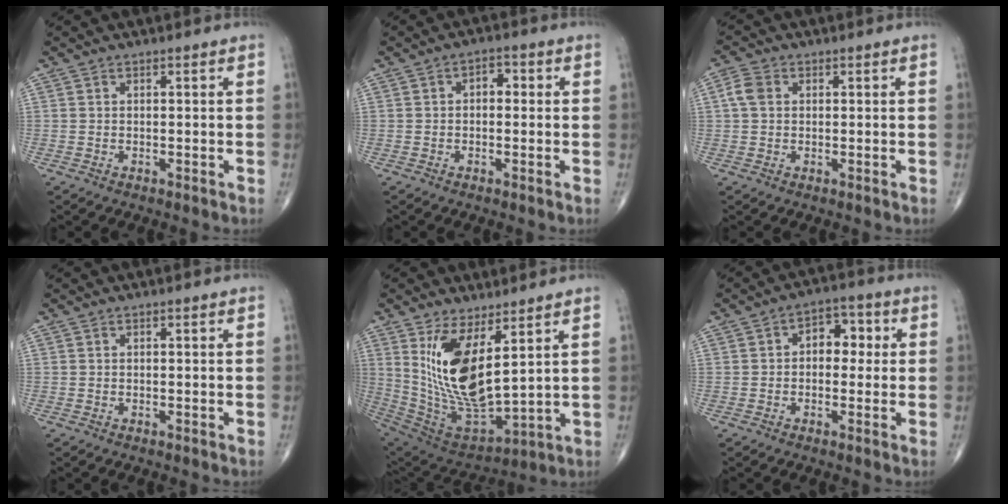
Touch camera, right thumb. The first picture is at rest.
{"total": 2.8, "force": [0.2, 1.8, 2.1], "torque": [-0.014, 0.009, -0.005]}
{"total": 3.4, "force": [0.6, 2.6, 2.1], "torque": [-0.045, 0.010, 0.007]}
{"total": 0.0}
{"total": 17.4, "force": [5.7, 7.0, 14.8], "torque": [-0.272, -0.045, 0.133]}
{"total": 6.2, "force": [0.6, 4.3, 4.5], "torque": [-0.024, 0.018, -0.001]}